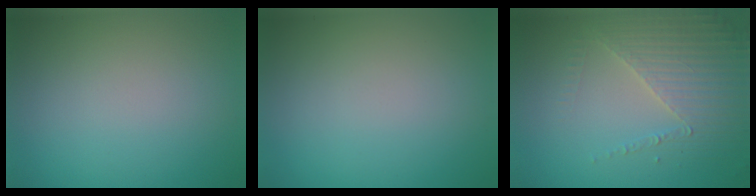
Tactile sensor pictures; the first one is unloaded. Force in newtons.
{"total": 0.0}
{"total": 4.4, "press": 3.5, "slide": 2.6}